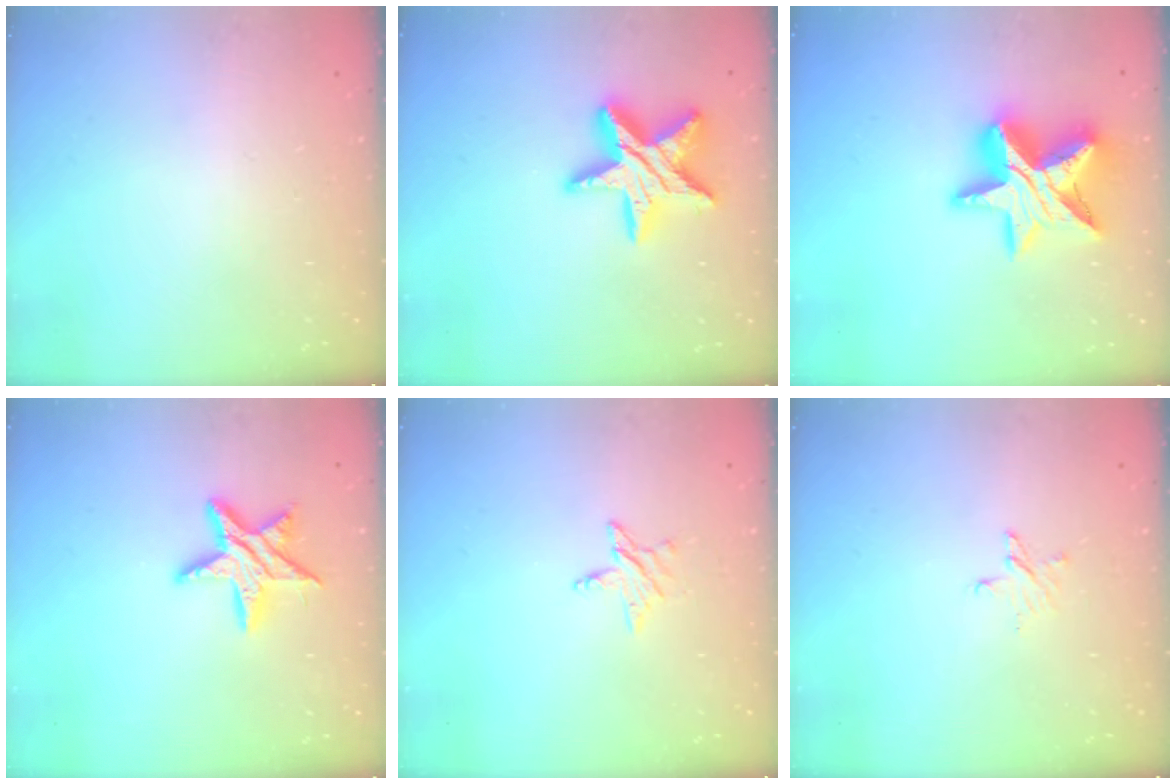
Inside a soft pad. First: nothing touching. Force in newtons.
{"total": 17.1, "press": 17.1, "slide": 1.7}
{"total": 18.3, "press": 18.3, "slide": 1.3}
{"total": 11.6, "press": 11.5, "slide": 0.7}
{"total": 3.8, "press": 3.8, "slide": 0.3}
{"total": 4.1, "press": 4.1, "slide": 0.4}